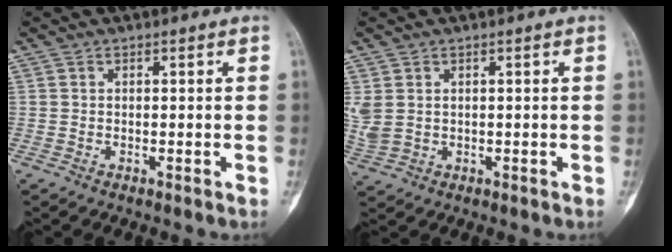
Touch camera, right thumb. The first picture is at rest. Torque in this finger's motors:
{"motor_torque": [0.02, 0.09, 0.52, 0.10, 0.04]}